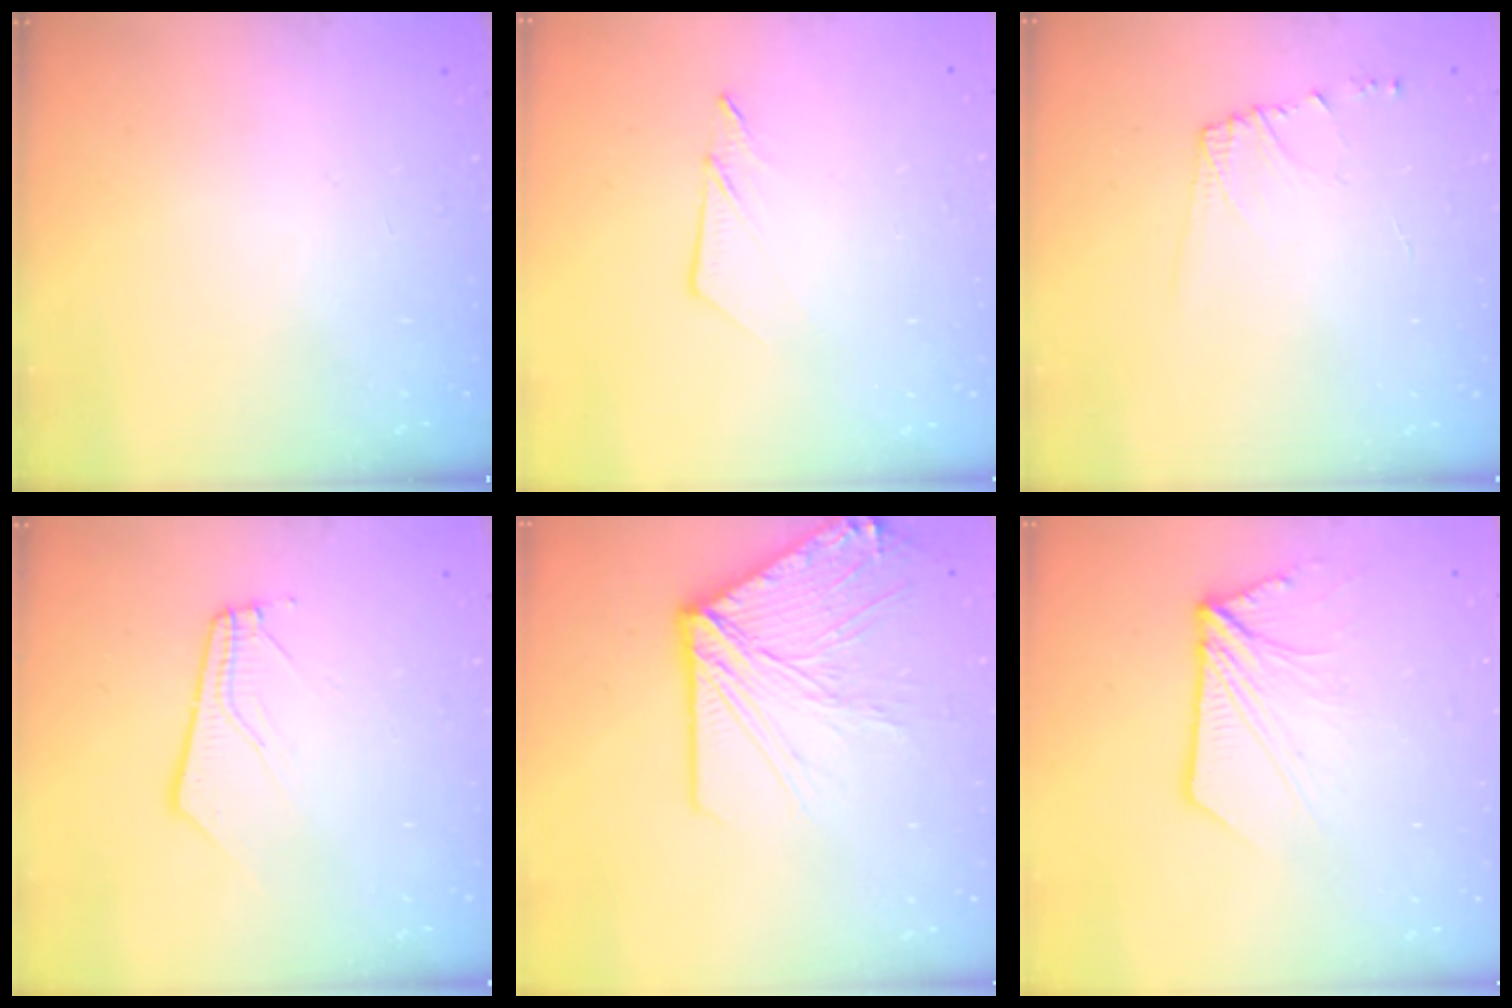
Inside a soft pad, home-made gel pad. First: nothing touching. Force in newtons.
{"total": 4.5, "press": 4.5, "slide": 0.1}
{"total": 5.8, "press": 5.8, "slide": 0.6}
{"total": 4.5, "press": 4.5, "slide": 0.5}
{"total": 16.4, "press": 16.2, "slide": 2.3}
{"total": 9.8, "press": 9.7, "slide": 0.9}